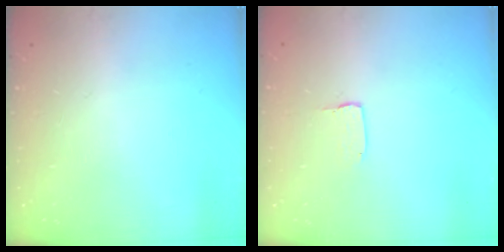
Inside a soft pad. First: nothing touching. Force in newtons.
{"total": 2.0, "press": 2.0, "slide": 0.1}